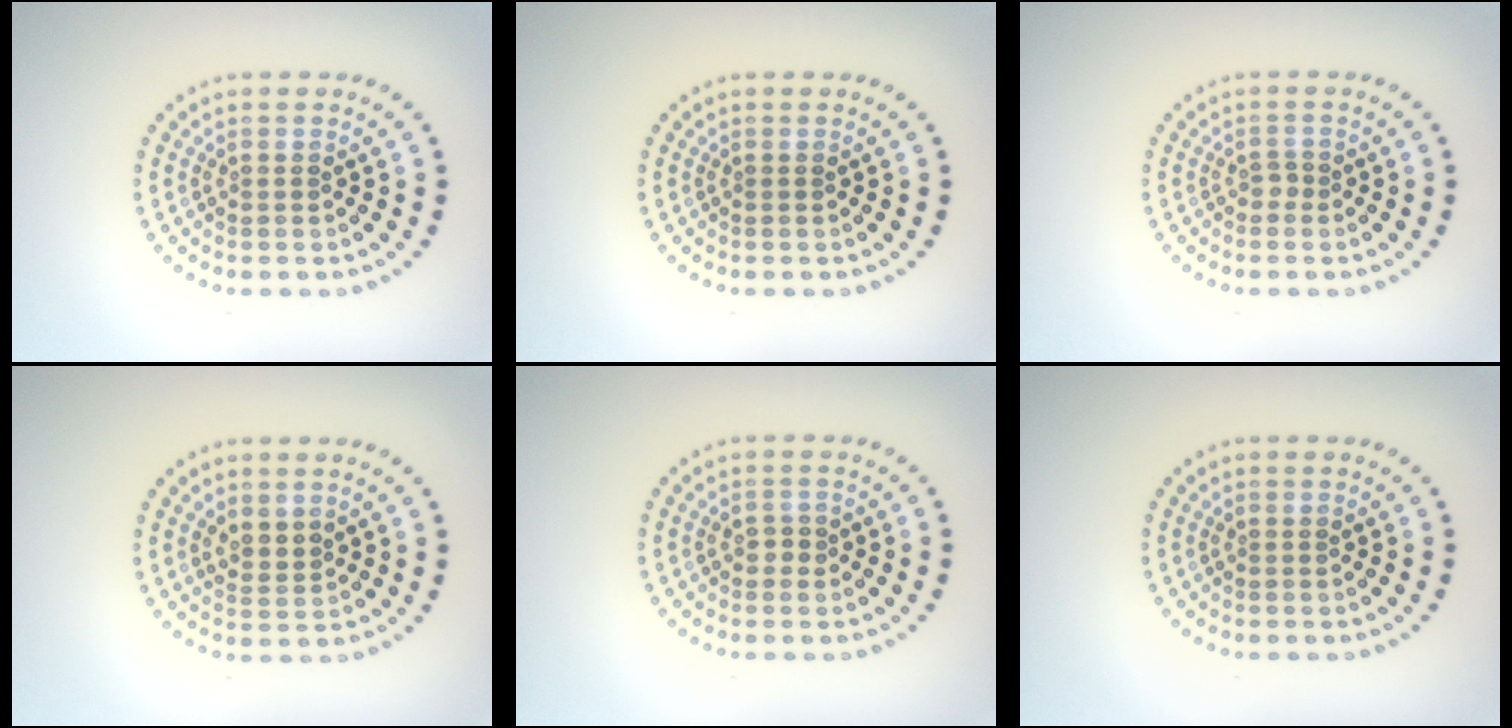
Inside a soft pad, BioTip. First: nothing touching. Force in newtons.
{"total": 0.0}
{"total": 0.9, "press": 0.6, "slide": 0.7}
{"total": 1.6, "press": 1.3, "slide": 1.0}
{"total": 1.1, "press": 1.0, "slide": 0.4}
{"total": 0.0}